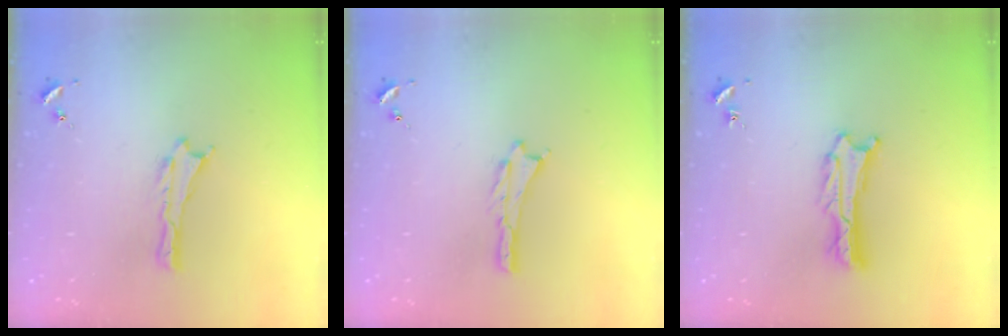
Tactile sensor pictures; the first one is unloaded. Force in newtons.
{"total": 0.0}
{"total": 1.1, "press": 1.1, "slide": 0.2}